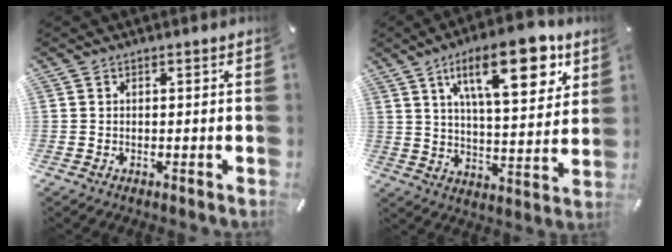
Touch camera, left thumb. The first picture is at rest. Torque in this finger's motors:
{"motor_torque": [2.51, 2.50, 1.68, -1.08, 0.61]}